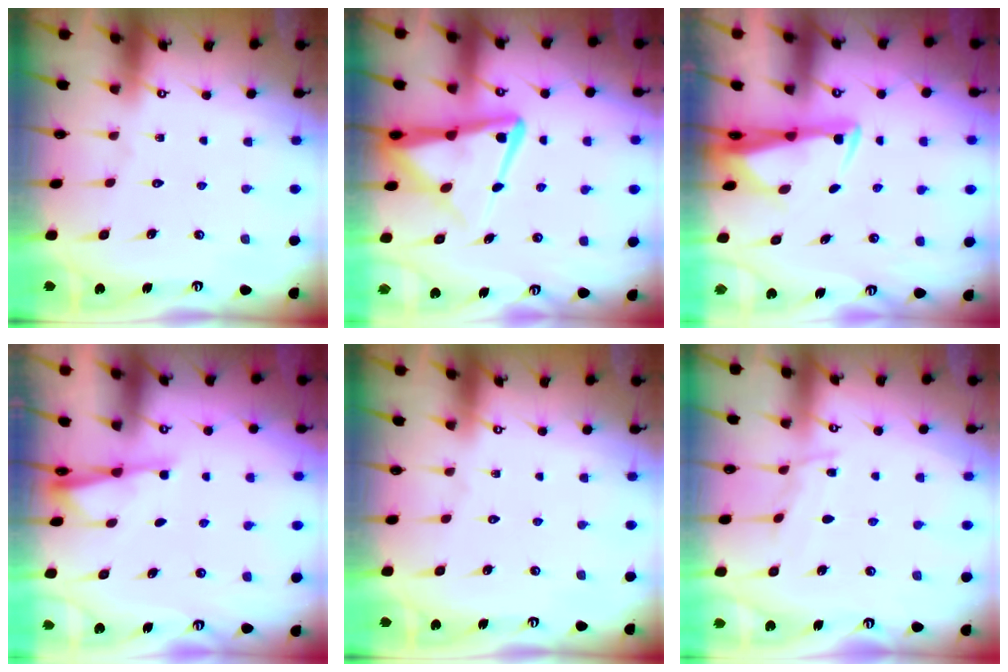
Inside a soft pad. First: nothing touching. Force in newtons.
{"total": 11.5, "press": 11.4, "slide": 1.2}
{"total": 3.0, "press": 2.9, "slide": 1.0}
{"total": 2.1, "press": 2.1, "slide": 0.3}
{"total": 0.0}
{"total": 4.4, "press": 4.3, "slide": 0.5}